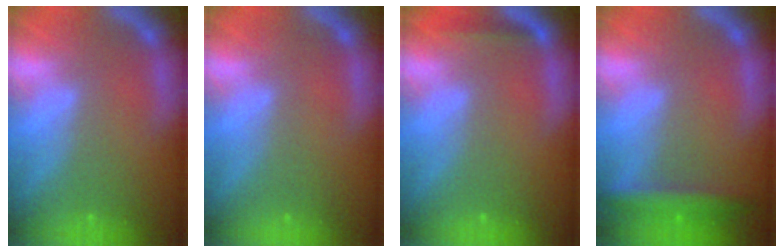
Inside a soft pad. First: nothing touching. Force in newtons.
{"total": 0.0}
{"total": 1.4}
{"total": 4.0}